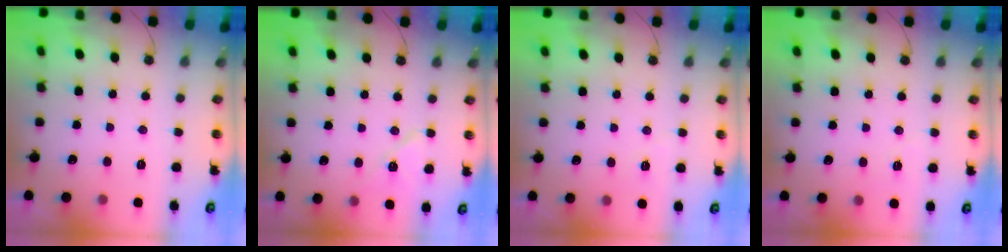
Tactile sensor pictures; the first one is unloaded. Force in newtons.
{"total": 8.2, "press": 8.2, "slide": 0.9}
{"total": 3.6, "press": 3.1, "slide": 1.9}
{"total": 4.6, "press": 4.6, "slide": 0.8}